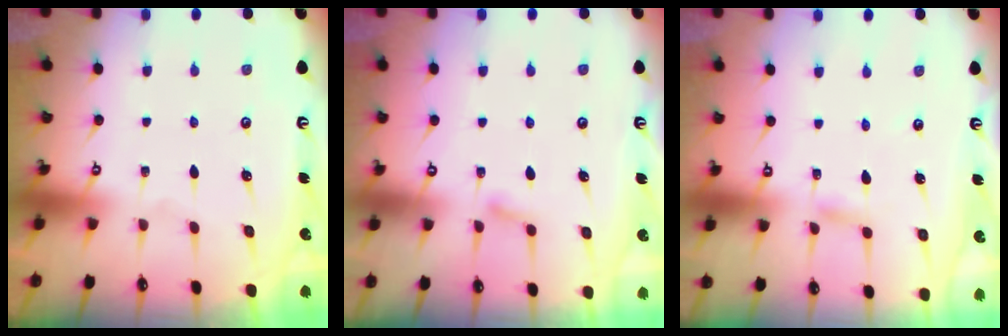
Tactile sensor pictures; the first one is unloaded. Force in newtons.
{"total": 5.1, "press": 5.1, "slide": 0.7}
{"total": 2.4, "press": 2.4, "slide": 0.2}